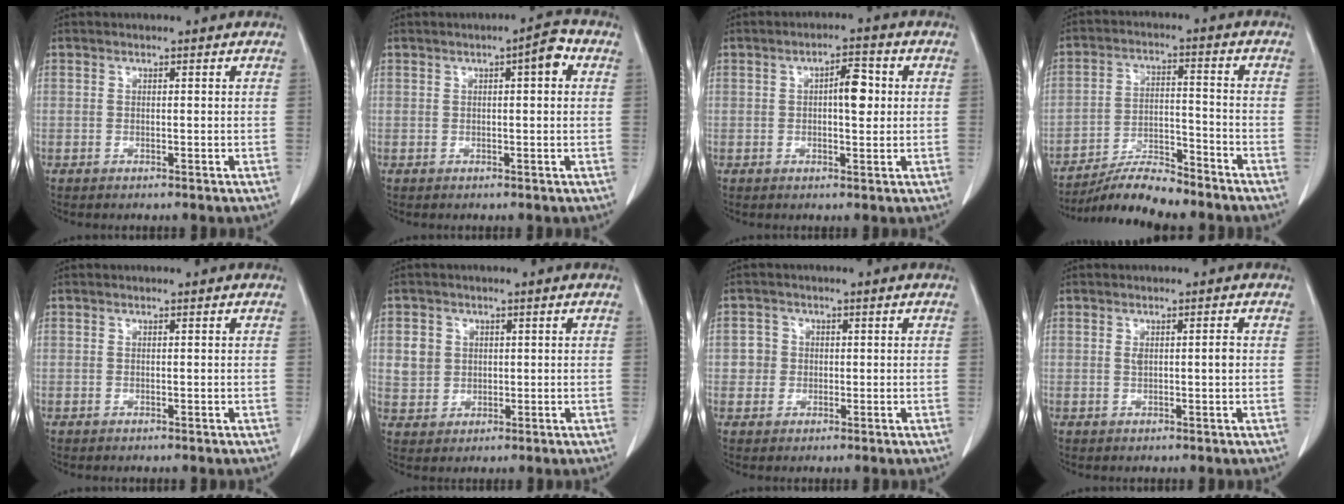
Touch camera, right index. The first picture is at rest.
{"total": 3.5, "force": [1.1, 0.7, 3.3], "torque": [-0.043, 0.012, 0.011]}
{"total": 4.5, "force": [0.5, 1.5, 4.2], "torque": [-0.065, 0.007, 0.007]}
{"total": 8.9, "force": [-8.3, 0.9, 2.9], "torque": [-0.050, -0.003, -0.145]}
{"total": 0.0}
{"total": 4.2, "force": [1.1, 3.9, 1.2], "torque": [-0.023, 0.011, 0.026]}
{"total": 2.6, "force": [0.1, 2.6, 0.3], "torque": [0.004, 0.008, 0.001]}
{"total": 2.1, "force": [0.3, 0.4, 2.1], "torque": [-0.037, 0.003, 0.007]}